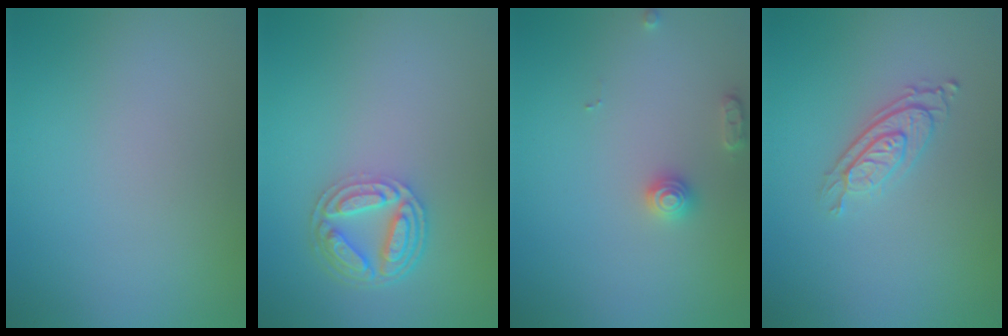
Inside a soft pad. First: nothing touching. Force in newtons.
{"total": 4.6, "press": 3.5, "slide": 3.0}
{"total": 1.7, "press": 1.7, "slide": 0.3}
{"total": 2.8, "press": 2.0, "slide": 1.8}